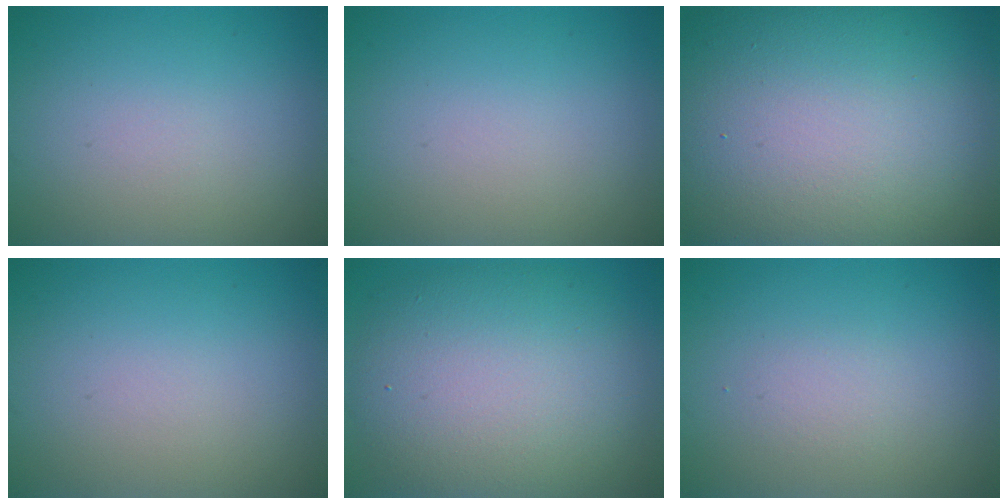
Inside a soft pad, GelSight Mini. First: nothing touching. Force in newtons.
{"total": 0.0}
{"total": 19.9, "press": 19.8, "slide": 1.2}
{"total": 0.0}
{"total": 10.2, "press": 10.1, "slide": 0.9}
{"total": 1.1, "press": 1.1, "slide": 0.0}